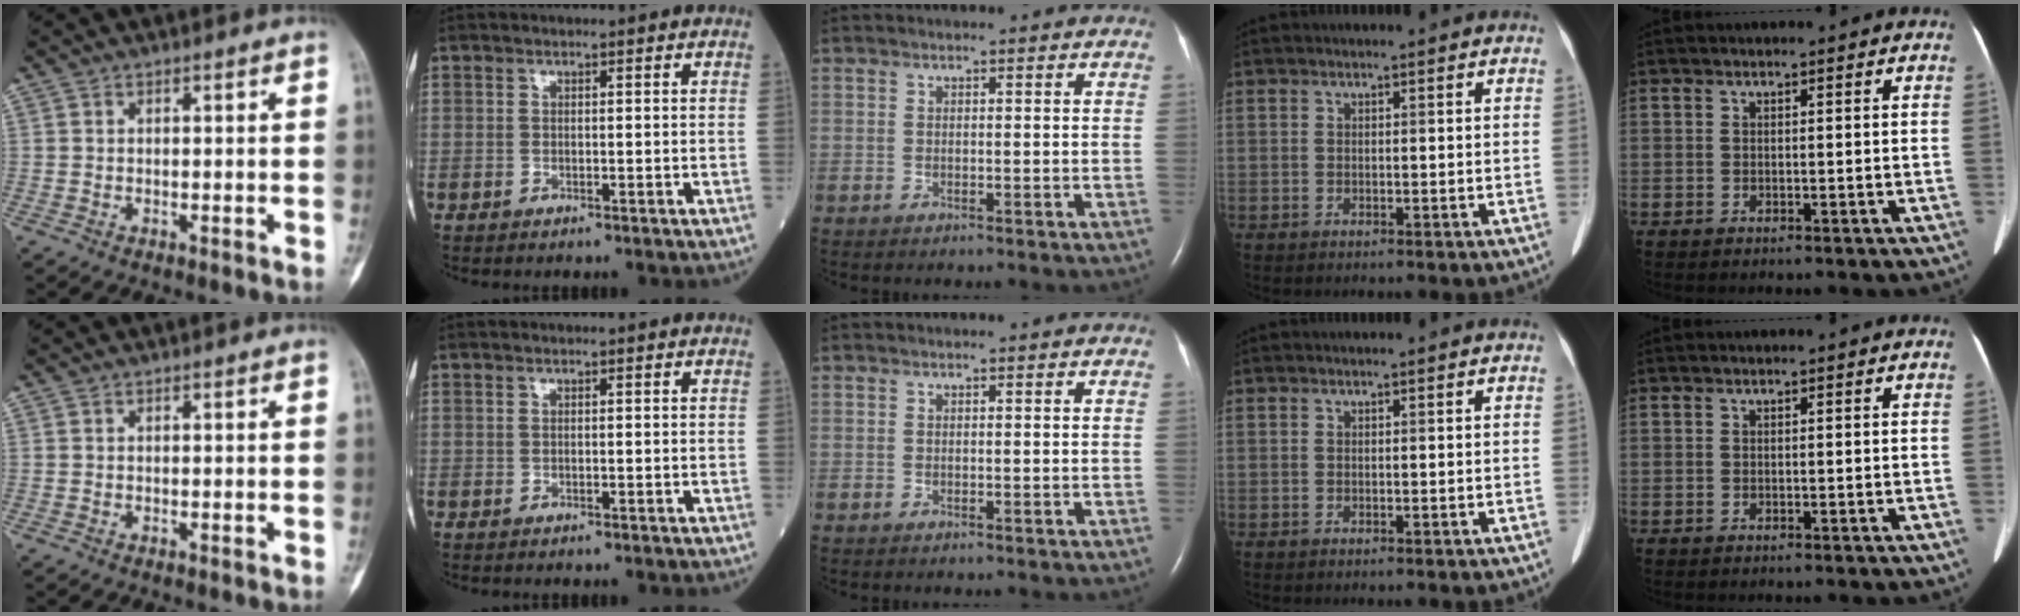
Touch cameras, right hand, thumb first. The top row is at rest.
{}